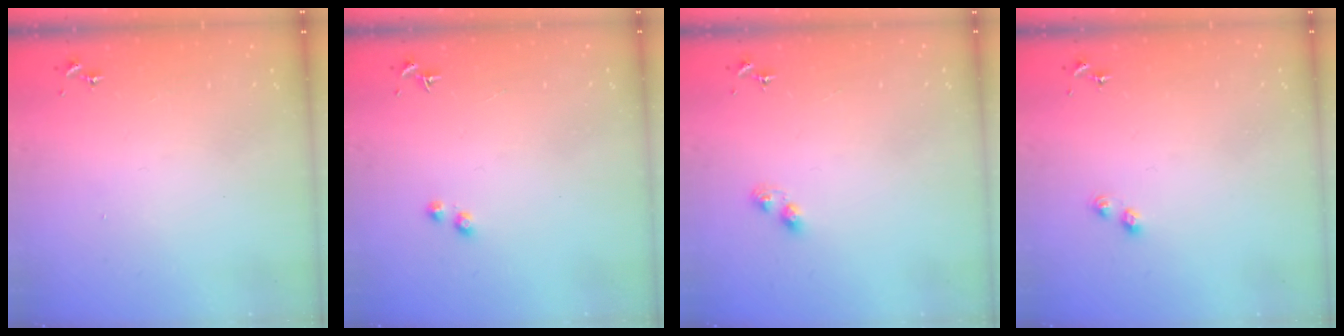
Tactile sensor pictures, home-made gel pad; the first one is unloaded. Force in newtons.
{"total": 2.4, "press": 2.3, "slide": 0.9}
{"total": 3.4, "press": 3.3, "slide": 0.4}
{"total": 3.6, "press": 3.6, "slide": 0.4}